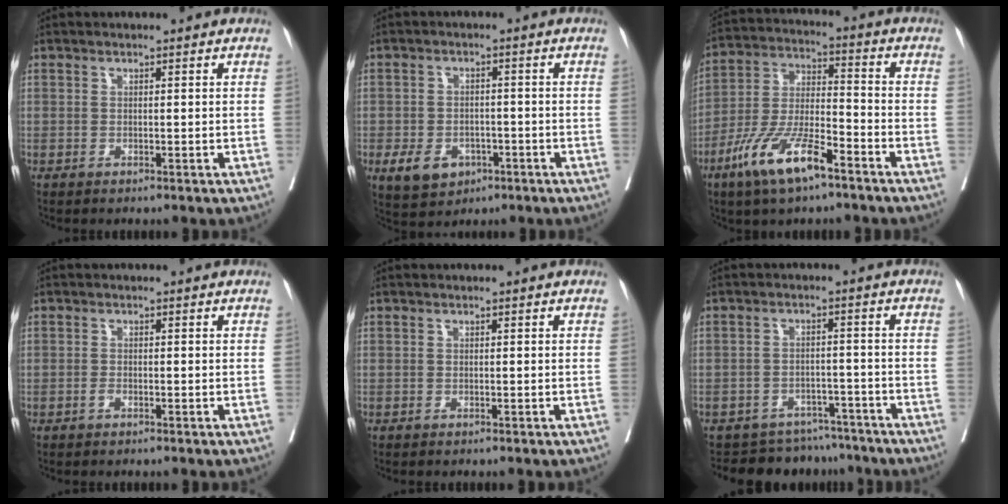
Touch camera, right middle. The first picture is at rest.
{"total": 6.9, "force": [-3.2, 5.1, 3.4], "torque": [-0.057, 0.007, -0.040]}
{"total": 12.4, "force": [-7.5, 2.9, 9.4], "torque": [-0.194, -0.011, -0.143]}
{"total": 0.6, "force": [-0.4, 0.2, 0.4], "torque": [-0.006, 0.001, -0.008]}
{"total": 0.0}
{"total": 8.1, "force": [-7.2, 3.6, -0.3], "torque": [0.016, 0.027, -0.095]}